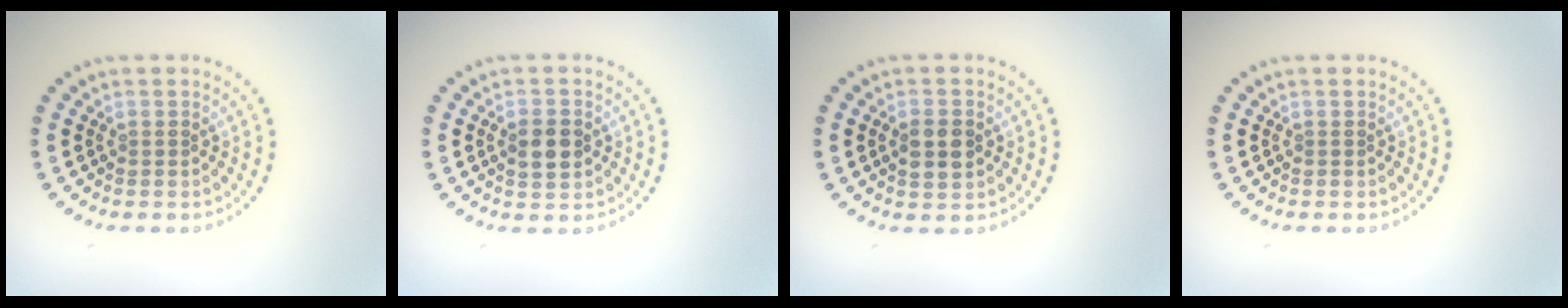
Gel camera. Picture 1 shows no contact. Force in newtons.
{"total": 2.5, "press": 2.5, "slide": 0.2}
{"total": 2.5, "press": 2.4, "slide": 0.2}
{"total": 0.0}